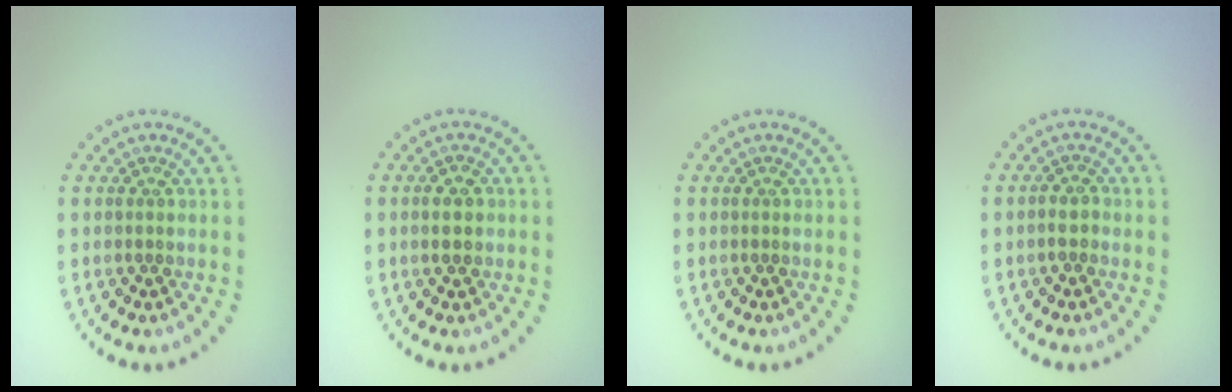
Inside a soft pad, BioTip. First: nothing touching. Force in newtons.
{"total": 2.6, "press": 2.6, "slide": 0.1}
{"total": 0.0}
{"total": 1.3, "press": 1.1, "slide": 0.6}